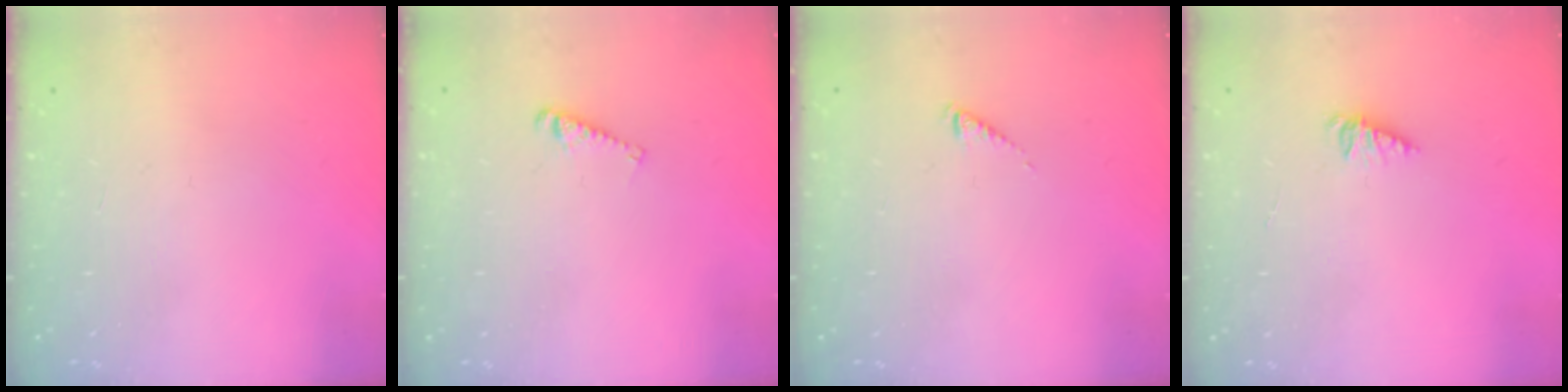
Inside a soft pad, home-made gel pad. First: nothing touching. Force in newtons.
{"total": 3.4, "press": 3.4, "slide": 0.2}
{"total": 0.6, "press": 0.6, "slide": 0.1}
{"total": 1.7, "press": 1.7, "slide": 0.2}